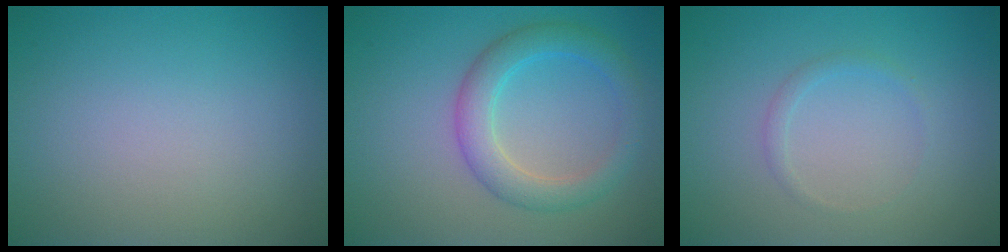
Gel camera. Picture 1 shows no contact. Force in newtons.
{"total": 3.9, "press": 3.9, "slide": 0.1}
{"total": 0.9, "press": 0.9, "slide": 0.0}